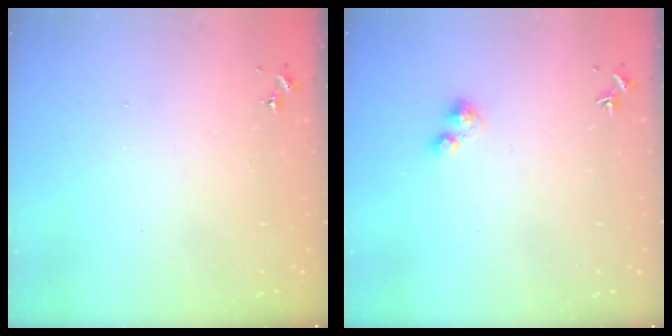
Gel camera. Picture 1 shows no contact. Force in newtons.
{"total": 2.6, "press": 2.6, "slide": 0.3}